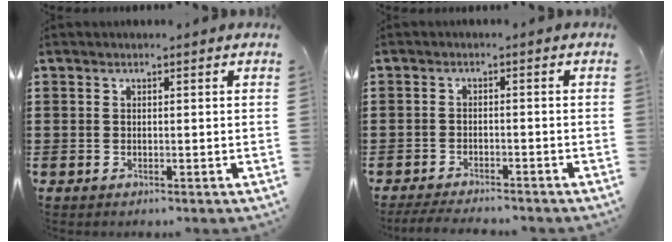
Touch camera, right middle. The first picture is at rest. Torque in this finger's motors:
{"motor_torque": [0.19, 0.05, 0.01, 0.06]}